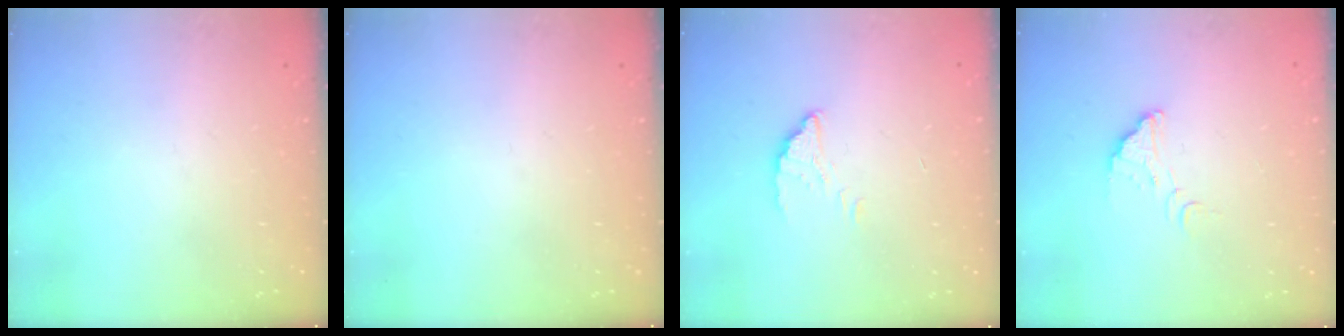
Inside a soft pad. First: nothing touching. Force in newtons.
{"total": 0.0}
{"total": 2.1, "press": 2.1, "slide": 0.2}
{"total": 2.5, "press": 2.5, "slide": 0.1}